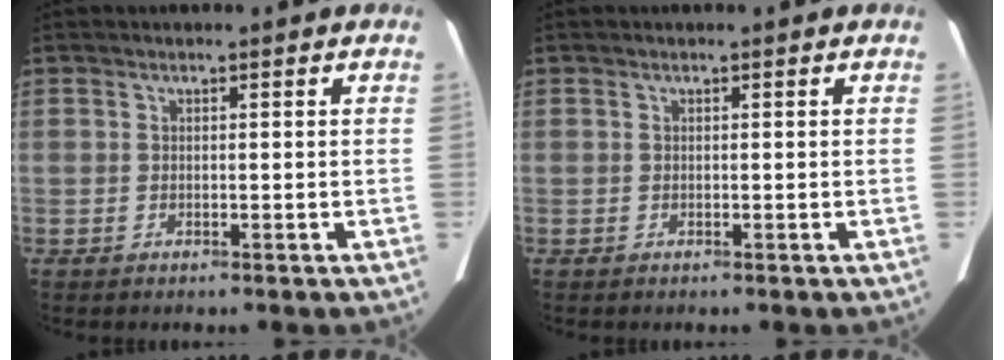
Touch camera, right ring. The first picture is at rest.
{"total": 0.0}